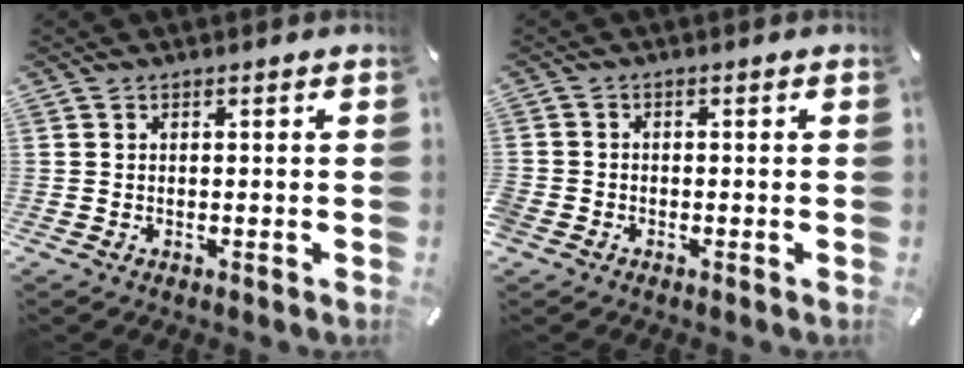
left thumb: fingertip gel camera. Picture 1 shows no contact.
{"total": 1.7, "force": [-1.2, 1.1, 0.5], "torque": [-0.005, 0.006, -0.024]}